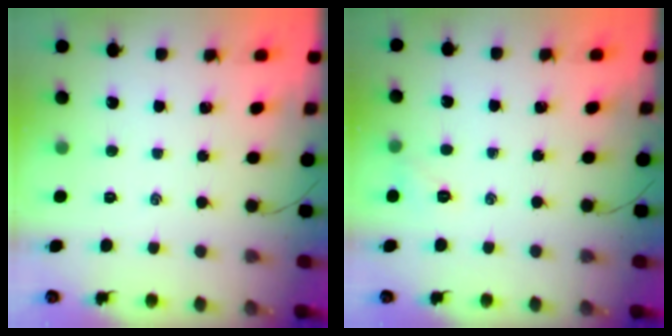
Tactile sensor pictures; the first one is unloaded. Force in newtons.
{"total": 5.7, "press": 5.6, "slide": 1.4}